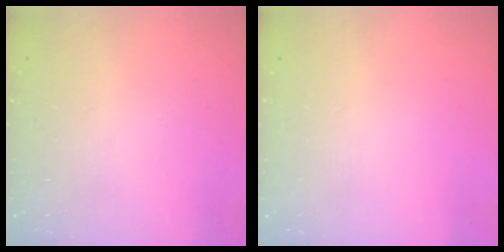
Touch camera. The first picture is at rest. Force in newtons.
{"total": 0.0}